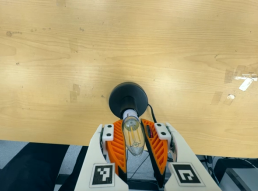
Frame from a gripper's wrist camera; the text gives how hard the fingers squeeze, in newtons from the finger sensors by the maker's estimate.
{"total": 14.6, "left": 15.4, "right": 13.8}